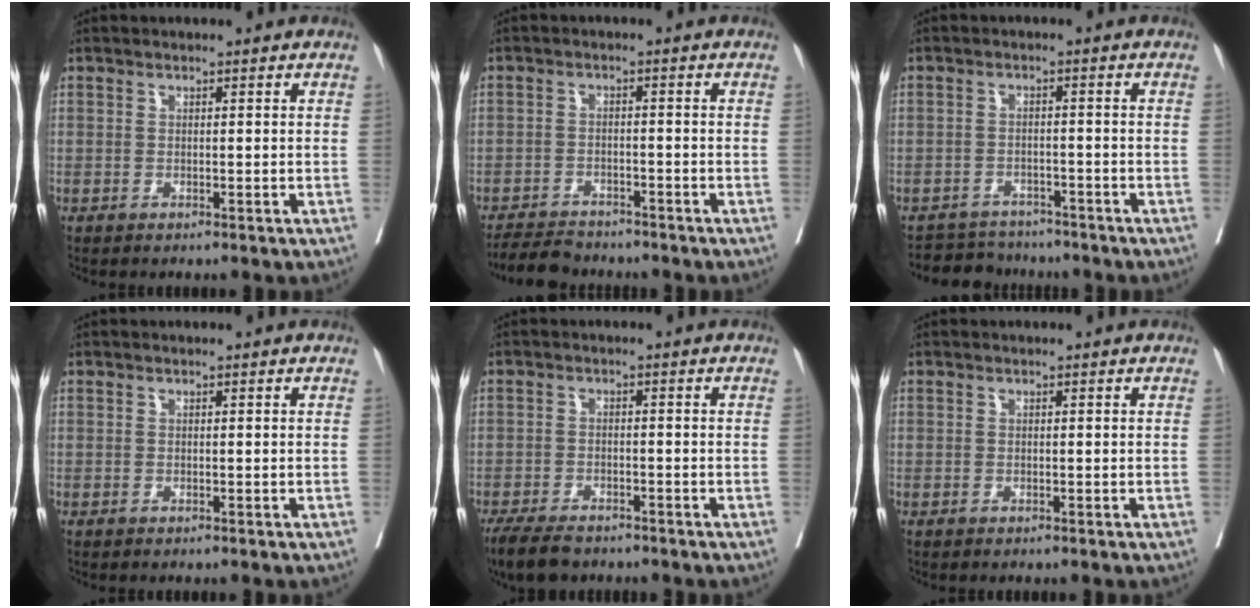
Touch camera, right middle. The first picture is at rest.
{"total": 5.4, "force": [-5.1, 1.2, 0.8], "torque": [-0.012, -0.013, -0.087]}
{"total": 5.8, "force": [-5.5, 1.8, -0.3], "torque": [0.010, 0.008, -0.083]}
{"total": 0.0}
{"total": 6.6, "force": [-5.4, 2.3, 3.0], "torque": [-0.049, -0.010, -0.090]}
{"total": 0.0}